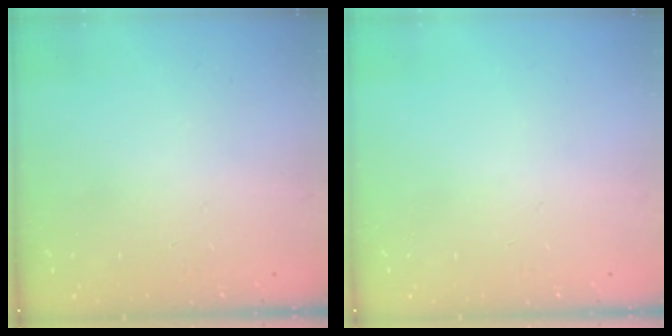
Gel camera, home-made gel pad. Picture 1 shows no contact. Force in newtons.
{"total": 0.0}